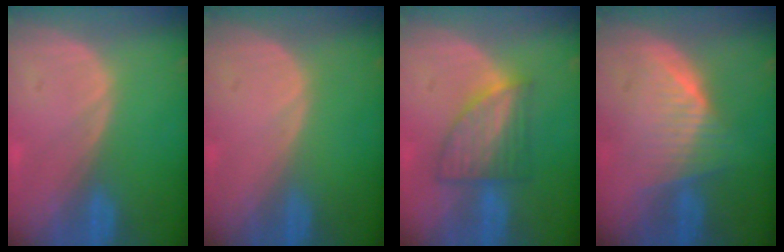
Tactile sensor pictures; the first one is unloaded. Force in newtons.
{"total": 0.0}
{"total": 6.6, "press": 6.3, "slide": 2.0}
{"total": 6.5, "press": 6.2, "slide": 1.8}